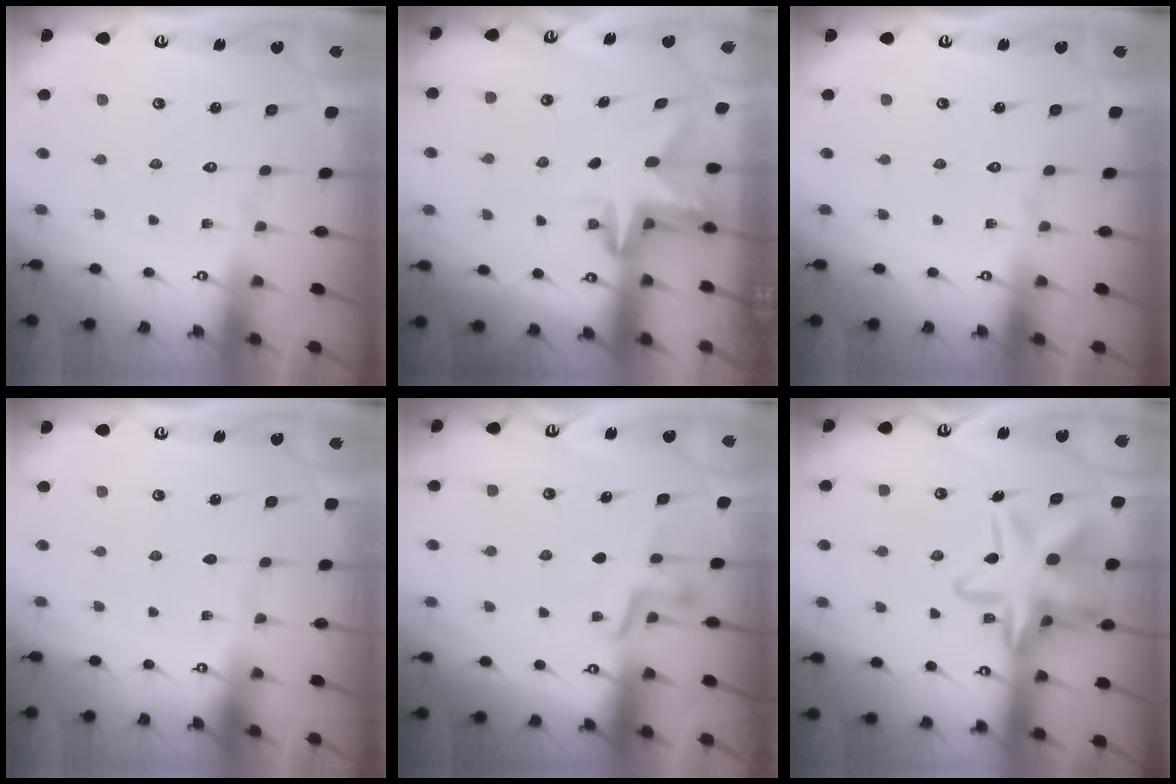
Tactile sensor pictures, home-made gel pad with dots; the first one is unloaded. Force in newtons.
{"total": 3.0, "press": 3.0, "slide": 0.3}
{"total": 0.0}
{"total": 0.0}
{"total": 3.3, "press": 3.3, "slide": 0.6}
{"total": 18.7, "press": 18.7, "slide": 1.6}